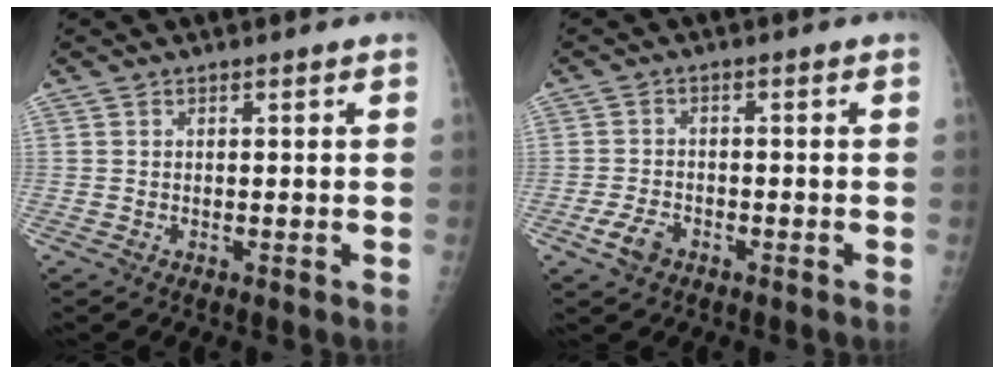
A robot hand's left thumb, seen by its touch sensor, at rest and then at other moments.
{"total": 4.0, "force": [-2.3, 2.6, 2.0], "torque": [-0.039, 0.008, -0.041]}